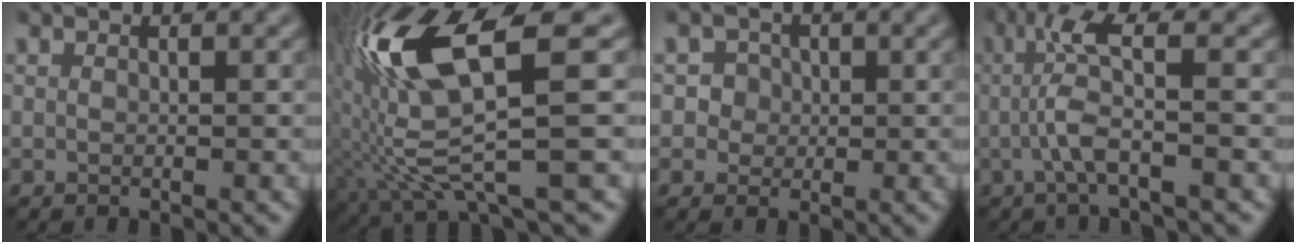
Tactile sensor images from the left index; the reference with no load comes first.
{"total": 12.2, "force": [1.4, 2.7, 11.8], "torque": [-0.241, 0.005, 0.032]}
{"total": 2.7, "force": [0.5, 2.6, 0.7], "torque": [0.004, 0.006, 0.004]}
{"total": 4.0, "force": [-0.5, 0.5, 3.9], "torque": [-0.089, 0.006, -0.010]}